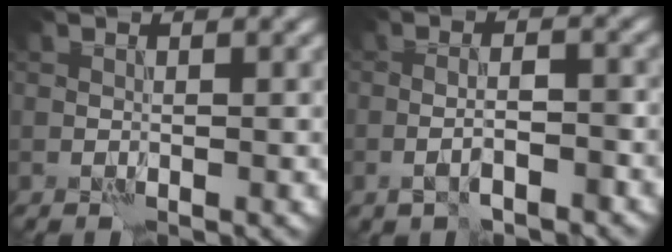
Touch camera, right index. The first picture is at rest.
{"total": 2.9, "force": [-1.6, 0.6, 2.3], "torque": [-0.043, 0.003, -0.030]}